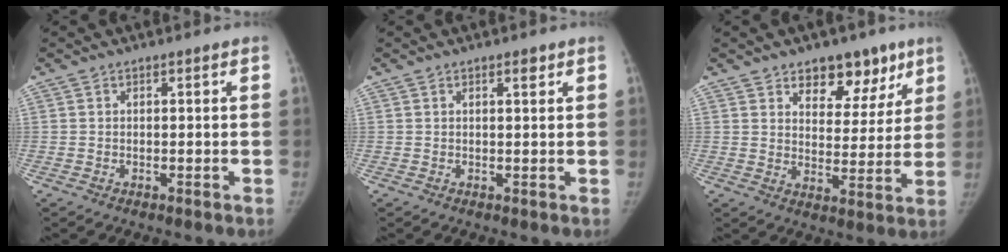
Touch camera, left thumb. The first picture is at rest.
{"total": 1.2, "force": [0.7, 0.4, 0.9], "torque": [-0.010, -0.003, 0.012]}
{"total": 10.9, "force": [7.0, 6.5, 5.3], "torque": [-0.024, -0.036, 0.102]}